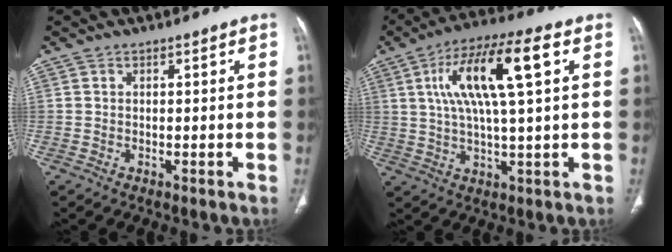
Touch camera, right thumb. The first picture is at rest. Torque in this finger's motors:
{"motor_torque": [0.03, 0.49, 0.34, 0.33, 0.31]}